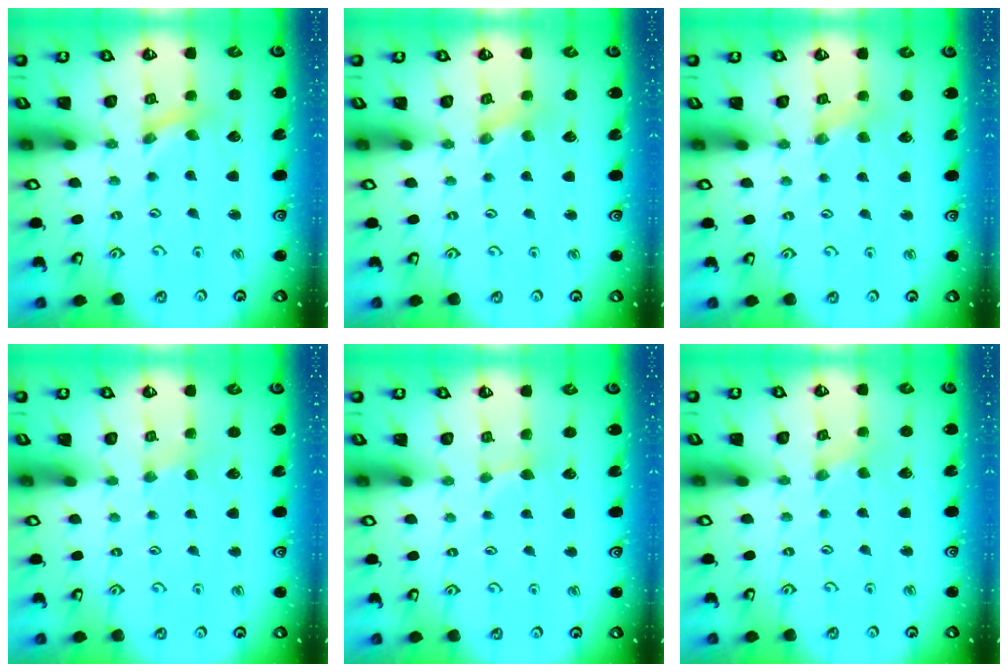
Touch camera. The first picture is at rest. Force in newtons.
{"total": 0.0}
{"total": 2.6, "press": 2.6, "slide": 0.3}
{"total": 1.7, "press": 1.6, "slide": 0.4}
{"total": 1.3, "press": 1.3, "slide": 0.2}
{"total": 0.0}